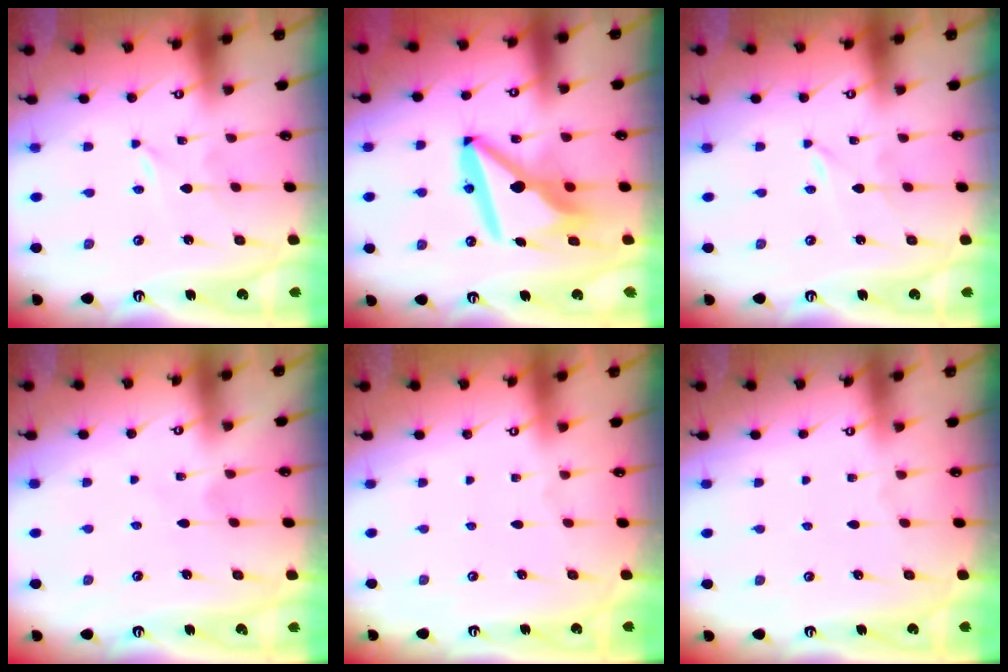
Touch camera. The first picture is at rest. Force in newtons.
{"total": 13.9, "press": 13.8, "slide": 1.5}
{"total": 0.0}
{"total": 3.1, "press": 3.1, "slide": 0.4}
{"total": 0.0}
{"total": 0.5, "press": 0.5, "slide": 0.1}